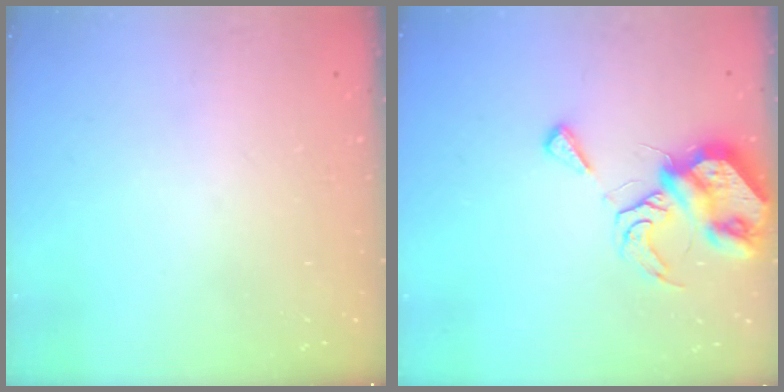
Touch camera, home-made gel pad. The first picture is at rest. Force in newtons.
{"total": 9.8, "press": 9.7, "slide": 1.3}